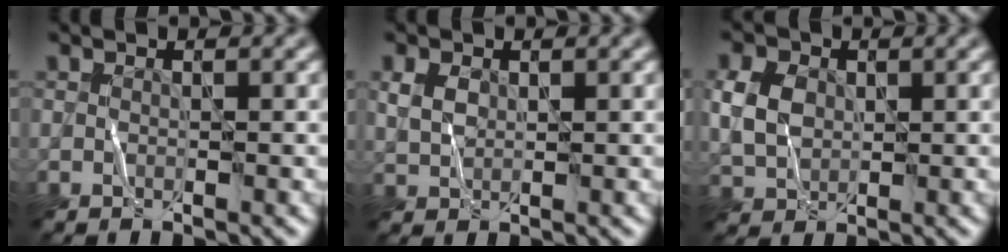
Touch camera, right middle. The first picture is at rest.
{"total": 1.5, "force": [0.8, 1.1, 0.6], "torque": [-0.026, 0.002, 0.021]}
{"total": 3.4, "force": [0.8, 2.8, 1.7], "torque": [-0.056, 0.007, 0.017]}